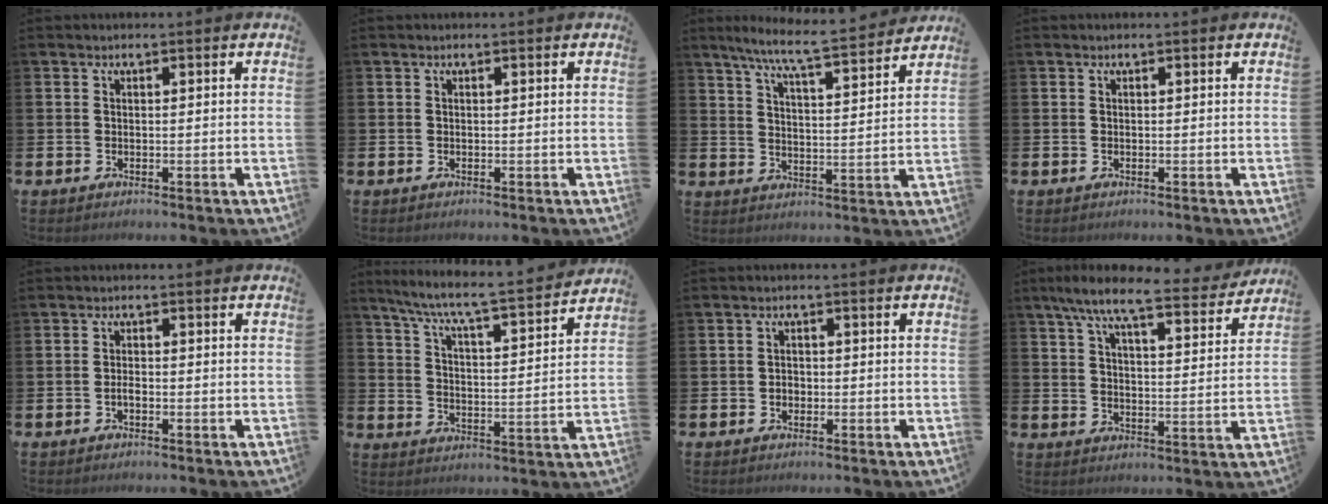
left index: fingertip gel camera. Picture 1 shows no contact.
{"total": 0.0}
{"total": 7.9, "force": [7.1, 0.0, 3.4], "torque": [-0.085, -0.044, 0.122]}
{"total": 0.0}
{"total": 1.2, "force": [-0.6, 0.5, 0.9], "torque": [-0.015, 0.000, -0.012]}
{"total": 7.2, "force": [6.6, 0.1, 2.8], "torque": [-0.085, -0.051, 0.109]}
{"total": 1.4, "force": [-0.4, 1.2, 0.6], "torque": [-0.002, 0.002, -0.013]}
{"total": 8.8, "force": [7.6, 1.3, 4.3], "torque": [-0.096, -0.037, 0.132]}